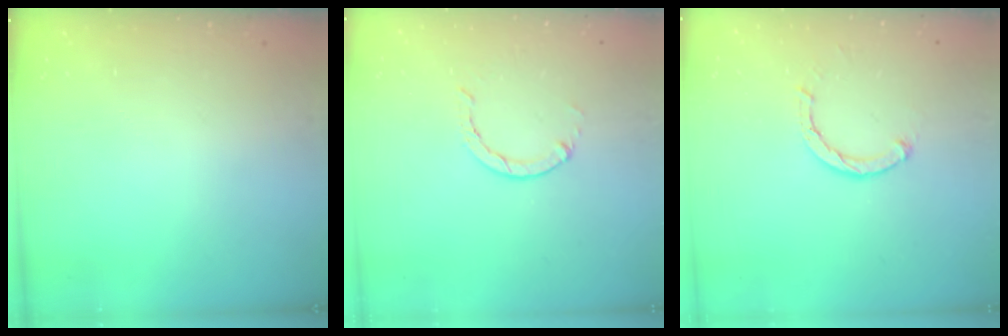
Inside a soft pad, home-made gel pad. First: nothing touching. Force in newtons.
{"total": 1.3, "press": 1.2, "slide": 0.3}
{"total": 2.1, "press": 2.1, "slide": 0.1}